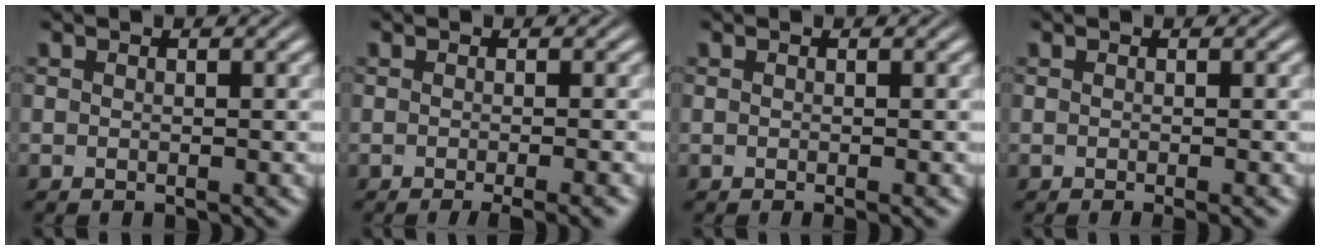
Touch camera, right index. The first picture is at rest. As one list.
[{"total": 3.1, "force": [-2.4, 0.3, 1.9], "torque": [-0.014, 0.003, -0.038]}, {"total": 0.7, "force": [-0.4, -0.3, 0.5], "torque": [0.002, 0.004, -0.006]}, {"total": 1.1, "force": [-0.7, -0.2, 0.8], "torque": [-0.001, 0.005, -0.012]}]